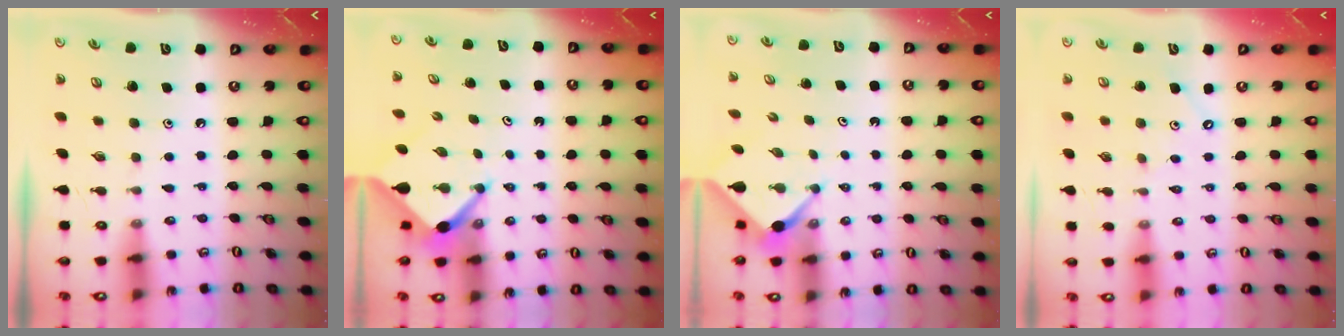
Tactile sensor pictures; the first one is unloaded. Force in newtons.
{"total": 4.5, "press": 4.5, "slide": 0.3}
{"total": 2.5, "press": 2.5, "slide": 0.3}
{"total": 3.8, "press": 3.8, "slide": 0.3}